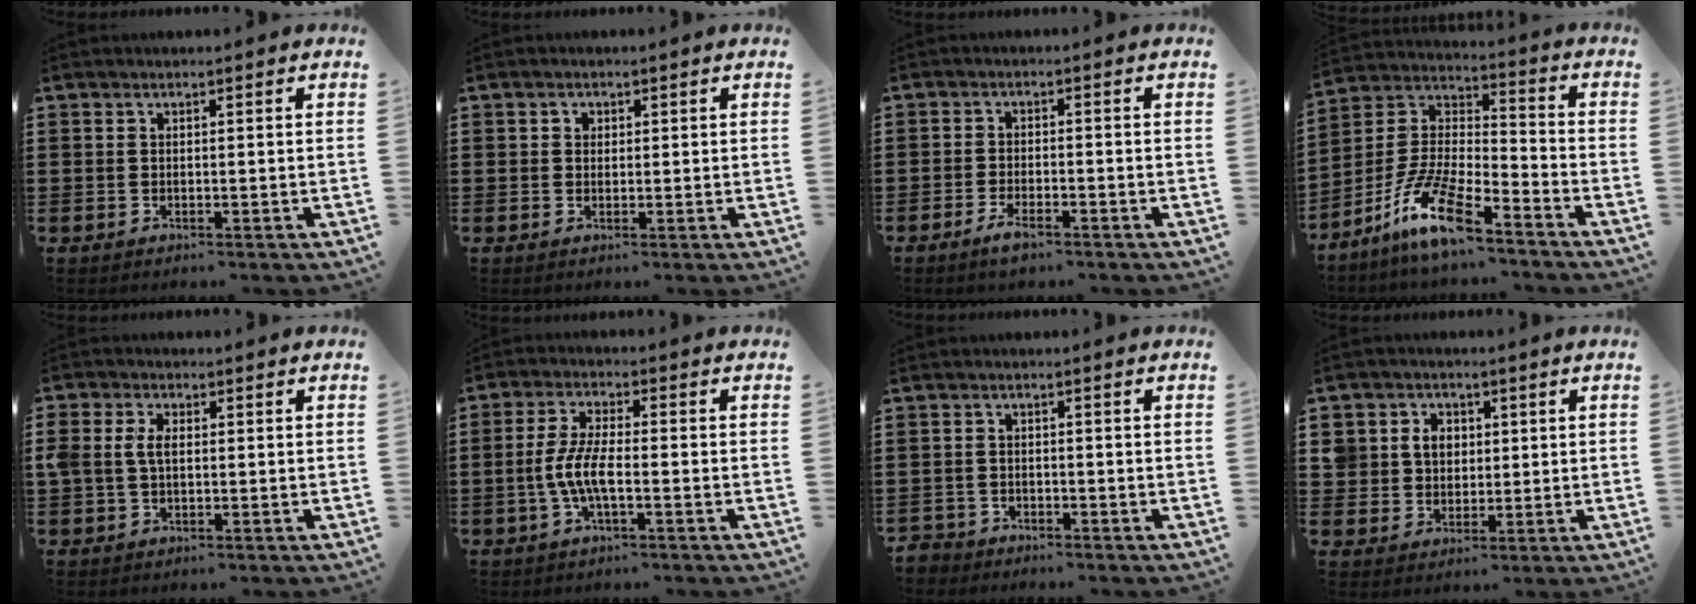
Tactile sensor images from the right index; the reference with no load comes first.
{"total": 0.9, "force": [0.3, 0.9, 0.3], "torque": [-0.008, 0.005, 0.005]}
{"total": 2.6, "force": [-2.0, 0.7, 1.5], "torque": [-0.034, 0.001, -0.039]}
{"total": 11.9, "force": [-8.3, 2.5, 8.1], "torque": [-0.184, 0.005, -0.166]}
{"total": 3.4, "force": [0.3, 2.1, 2.7], "torque": [-0.071, 0.005, 0.000]}
{"total": 5.8, "force": [-1.7, 1.6, 5.4], "torque": [-0.126, -0.009, -0.041]}
{"total": 2.2, "force": [-2.0, 0.7, -0.3], "torque": [-0.003, 0.000, -0.047]}
{"total": 5.5, "force": [1.4, 5.0, 1.9], "torque": [-0.059, 0.019, 0.024]}